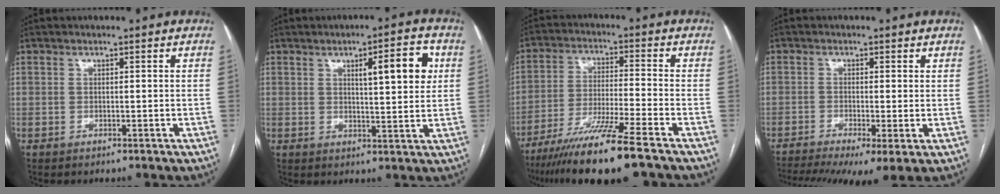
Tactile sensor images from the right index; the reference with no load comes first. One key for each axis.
{"total": 8.0, "fx": 2.6, "fy": 1.5, "fz": 7.4, "tx": -0.104, "ty": 0.008, "tz": 0.037}
{"total": 13.5, "fx": -10.0, "fy": -1.1, "fz": 9.1, "tx": -0.167, "ty": -0.041, "tz": -0.172}
{"total": 11.9, "fx": -7.1, "fy": 3.1, "fz": 9.1, "tx": -0.170, "ty": -0.016, "tz": -0.112}